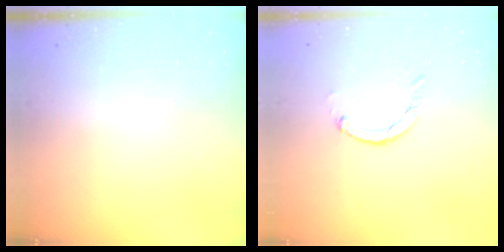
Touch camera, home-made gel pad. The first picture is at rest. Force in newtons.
{"total": 2.0, "press": 2.0, "slide": 0.4}